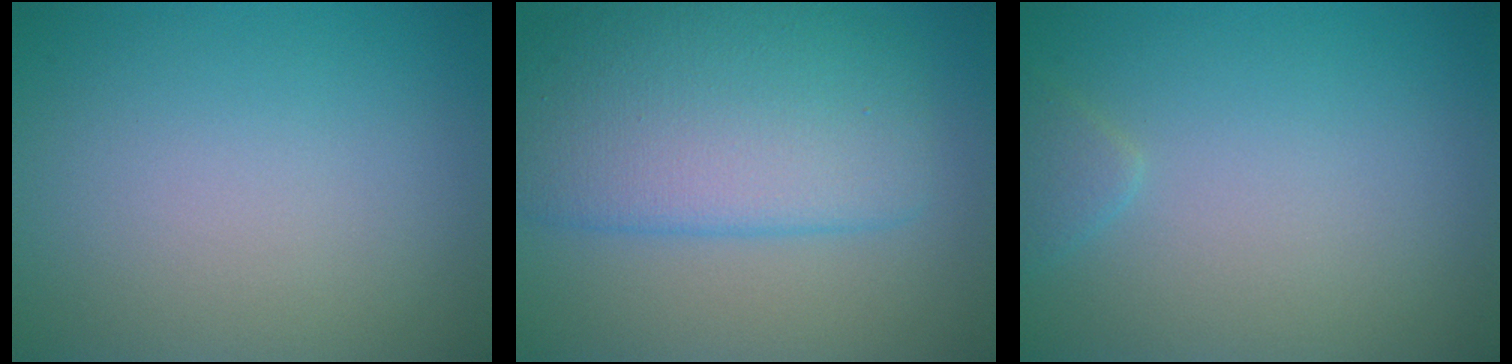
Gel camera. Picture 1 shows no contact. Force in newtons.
{"total": 7.8, "press": 7.8, "slide": 0.1}
{"total": 1.1, "press": 1.1, "slide": 0.1}